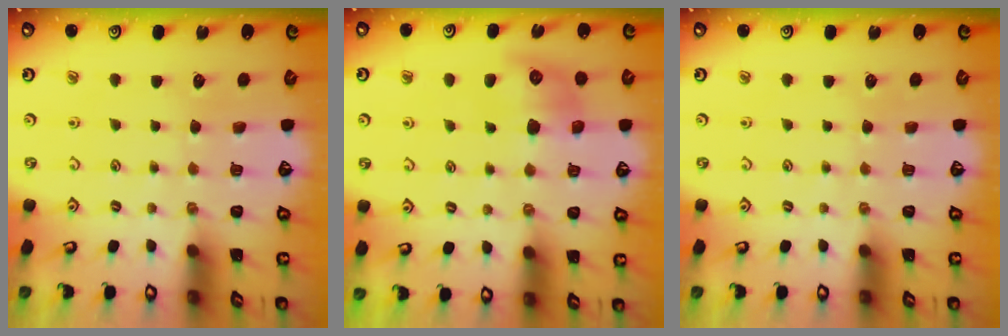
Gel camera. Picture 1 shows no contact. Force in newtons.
{"total": 10.1, "press": 10.1, "slide": 0.2}
{"total": 0.0}